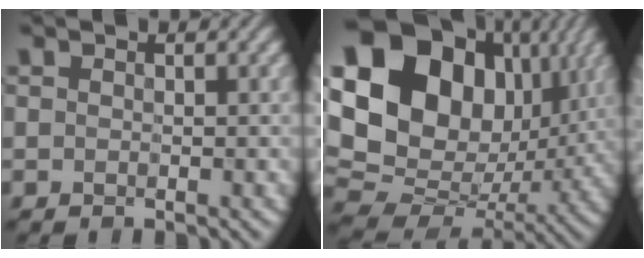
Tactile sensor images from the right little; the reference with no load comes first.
{"total": 20.9, "force": [5.8, 16.0, 12.0], "torque": [-0.264, 0.038, 0.112]}